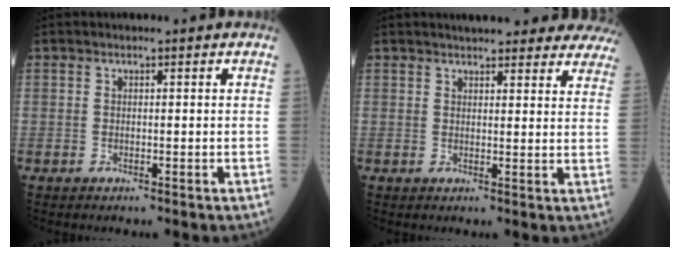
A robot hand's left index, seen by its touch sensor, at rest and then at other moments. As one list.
[{"total": 20.3, "force": [18.6, 4.2, 6.9], "torque": [-0.076, -0.018, 0.207]}]